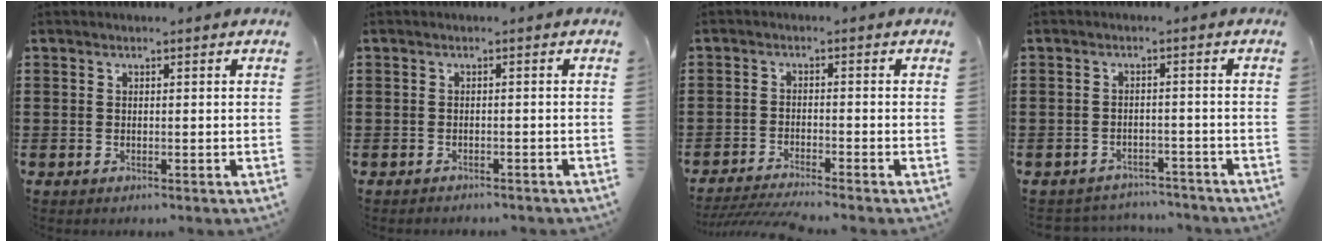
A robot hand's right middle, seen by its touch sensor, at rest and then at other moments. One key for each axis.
{"total": 0.8, "fx": -0.8, "fy": 0.1, "fz": 0.0, "tx": -0.003, "ty": 0.001, "tz": -0.018}
{"total": 3.2, "fx": -3.0, "fy": -0.3, "fz": 1.0, "tx": -0.026, "ty": -0.009, "tz": -0.062}
{"total": 2.7, "fx": -2.7, "fy": 0.4, "fz": -0.1, "tx": -0.008, "ty": -0.003, "tz": -0.058}